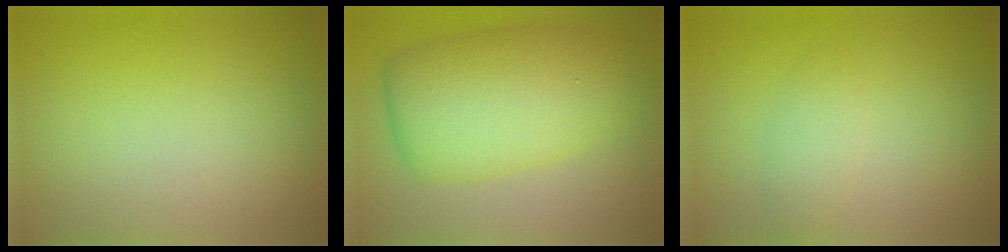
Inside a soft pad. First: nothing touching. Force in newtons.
{"total": 8.2, "press": 8.2, "slide": 0.2}
{"total": 1.6, "press": 1.6, "slide": 0.1}